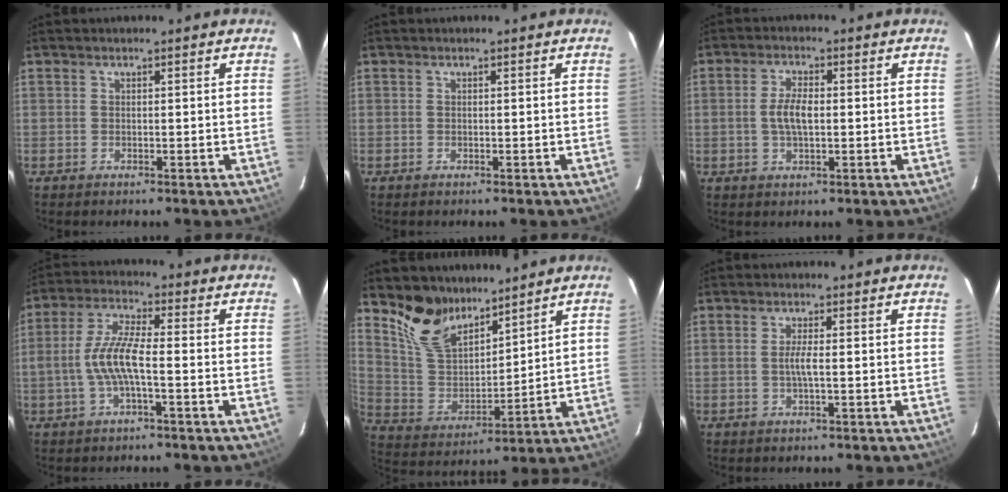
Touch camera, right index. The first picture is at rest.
{"total": 0.0}
{"total": 4.9, "force": [-0.2, 2.0, 4.4], "torque": [-0.088, 0.003, 0.000]}
{"total": 8.1, "force": [-1.8, 1.5, 7.8], "torque": [-0.167, 0.006, -0.036]}
{"total": 12.5, "force": [9.9, 5.7, 5.1], "torque": [-0.113, 0.004, 0.202]}
{"total": 2.3, "force": [-0.2, -0.1, 2.3], "torque": [-0.044, -0.002, -0.006]}